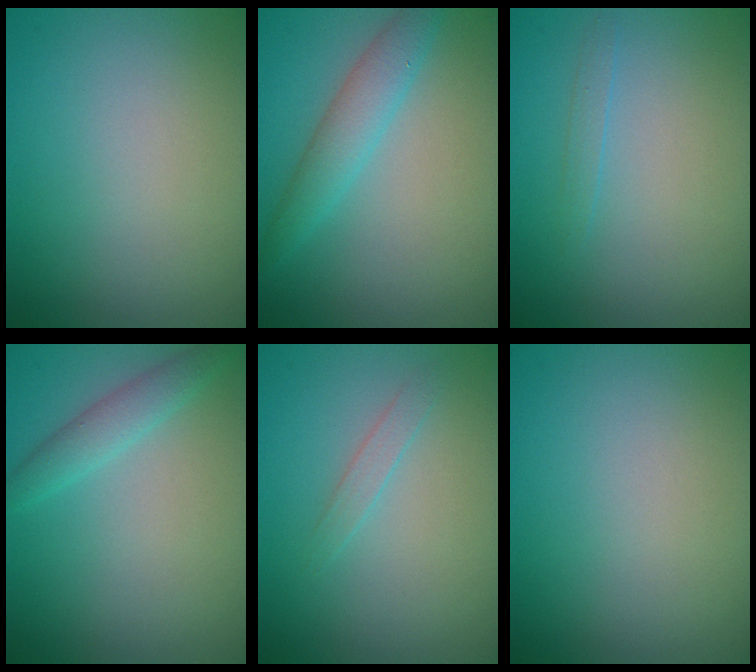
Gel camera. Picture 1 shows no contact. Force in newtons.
{"total": 2.9, "press": 2.9, "slide": 0.0}
{"total": 0.7, "press": 0.7, "slide": 0.1}
{"total": 2.0, "press": 2.0, "slide": 0.1}
{"total": 1.0, "press": 1.0, "slide": 0.0}
{"total": 0.0}